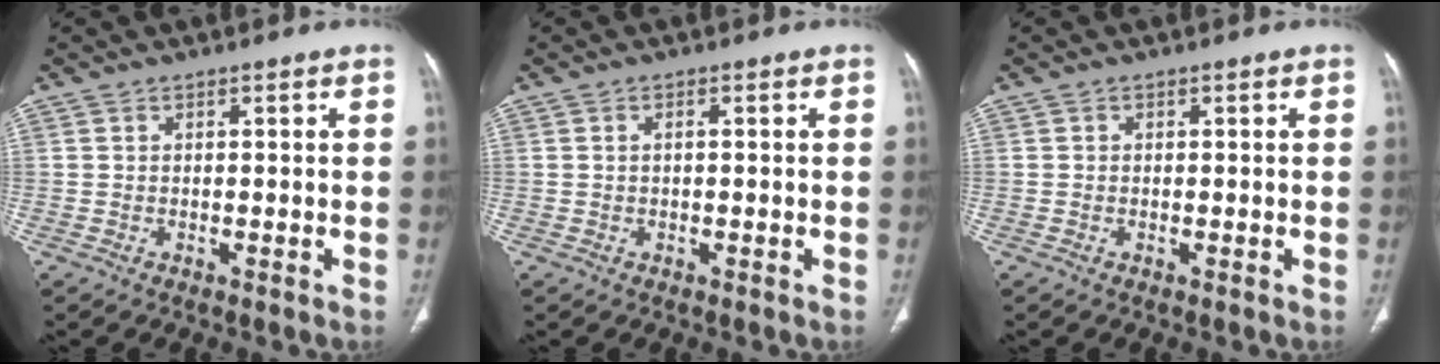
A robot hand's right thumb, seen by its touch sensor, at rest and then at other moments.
{"total": 0.8, "force": [0.1, 0.3, 0.7], "torque": [-0.016, 0.001, 0.001]}
{"total": 0.0}